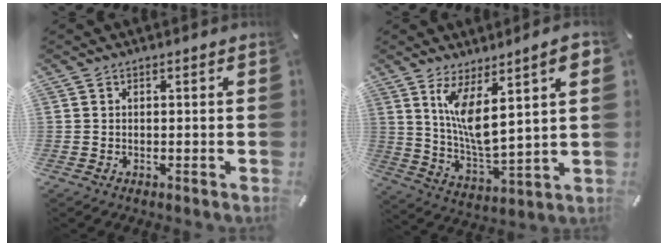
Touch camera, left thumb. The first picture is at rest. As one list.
[{"total": 13.2, "force": [6.4, 3.8, 10.8], "torque": [-0.192, -0.031, 0.110]}]